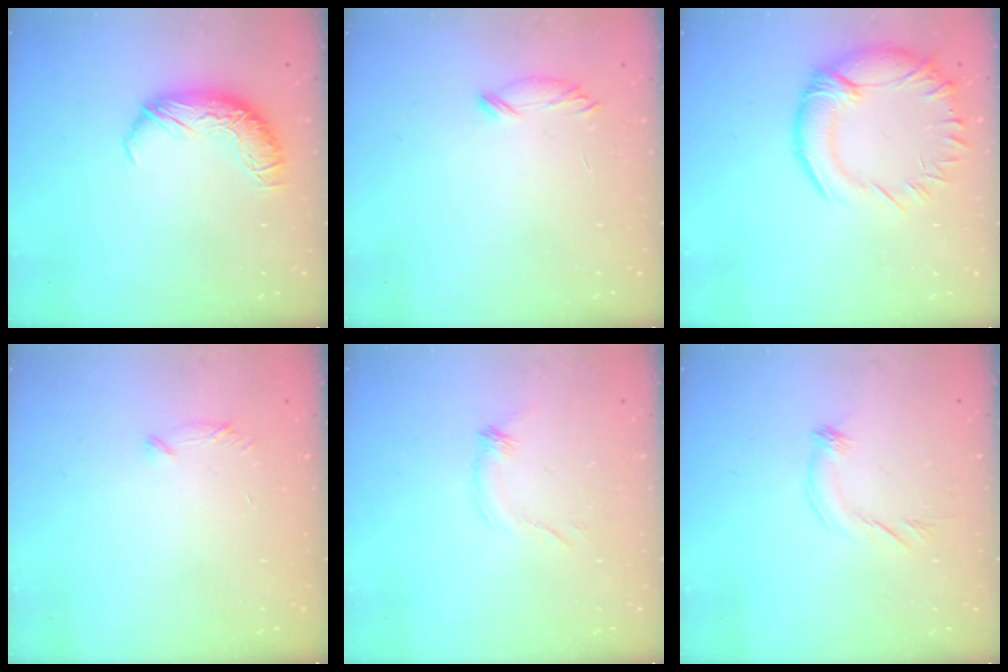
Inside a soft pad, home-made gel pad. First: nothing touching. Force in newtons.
{"total": 6.9, "press": 6.8, "slide": 0.8}
{"total": 6.0, "press": 5.0, "slide": 3.4}
{"total": 7.3, "press": 7.3, "slide": 0.6}
{"total": 5.3, "press": 5.1, "slide": 1.3}
{"total": 4.5, "press": 4.3, "slide": 1.2}